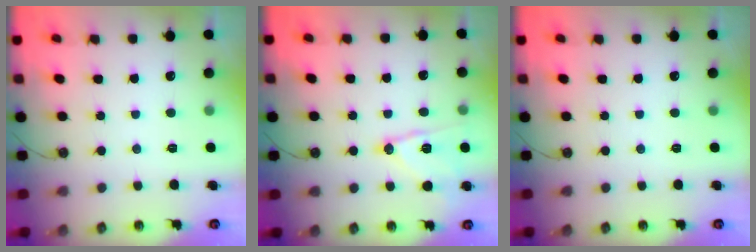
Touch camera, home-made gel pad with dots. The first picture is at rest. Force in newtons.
{"total": 12.1, "press": 11.9, "slide": 2.0}
{"total": 0.0}